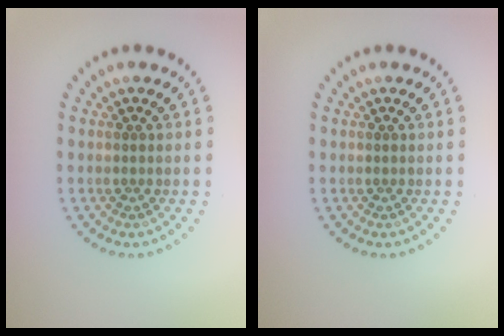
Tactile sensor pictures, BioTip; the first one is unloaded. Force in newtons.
{"total": 0.0}